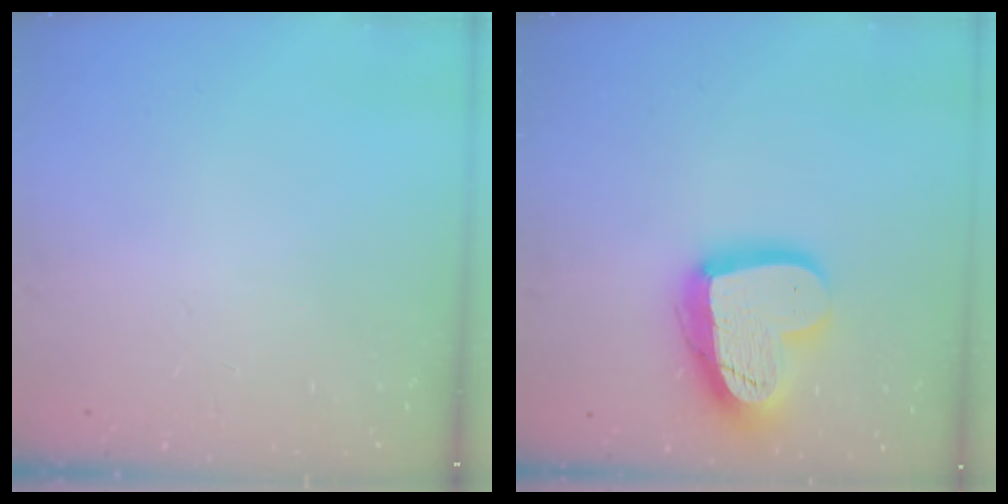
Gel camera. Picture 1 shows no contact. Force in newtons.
{"total": 18.3, "press": 18.2, "slide": 1.6}